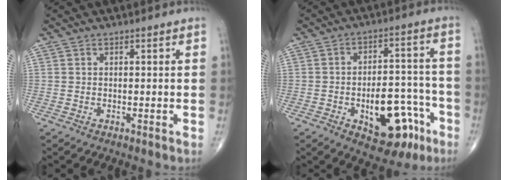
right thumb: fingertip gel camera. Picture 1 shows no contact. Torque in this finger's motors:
{"motor_torque": [2.68, 2.32, 1.01, -0.67, 0.06]}